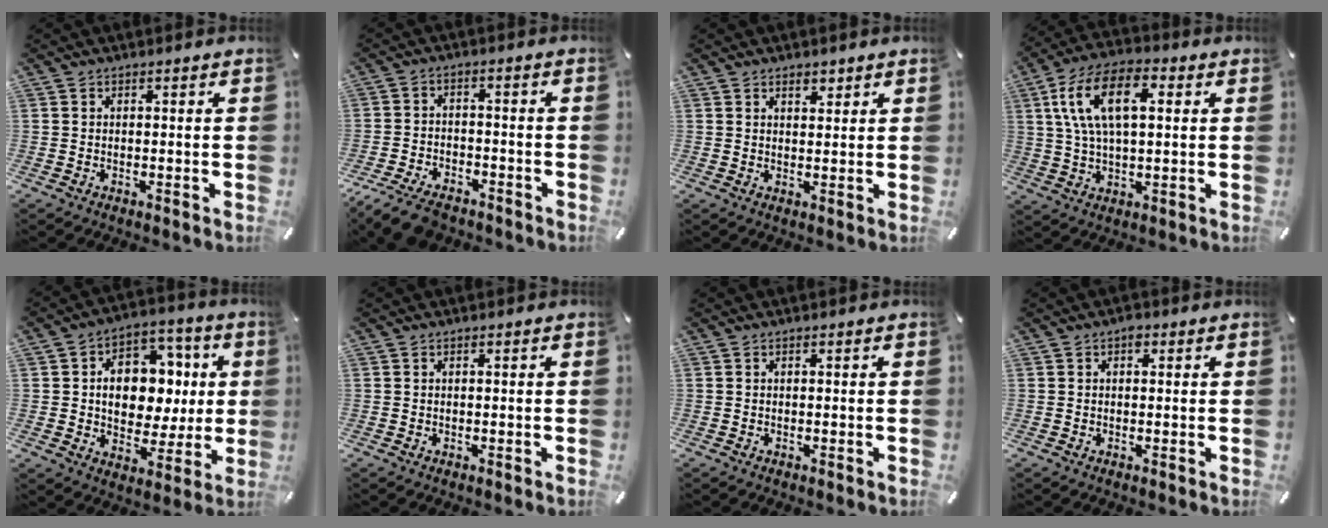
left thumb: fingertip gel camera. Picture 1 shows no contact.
{"total": 7.5, "force": [-6.0, 3.3, 3.2], "torque": [-0.065, 0.026, -0.113]}
{"total": 2.1, "force": [1.6, 1.2, 0.7], "torque": [0.001, -0.006, 0.025]}
{"total": 13.8, "force": [4.1, 7.4, 10.9], "torque": [-0.232, 0.010, 0.067]}
{"total": 13.0, "force": [0.6, 10.6, 7.4], "torque": [-0.115, -0.003, 0.020]}
{"total": 0.0}
{"total": 0.0}
{"total": 1.4, "force": [0.5, 1.0, 0.8], "torque": [-0.009, 0.004, 0.005]}